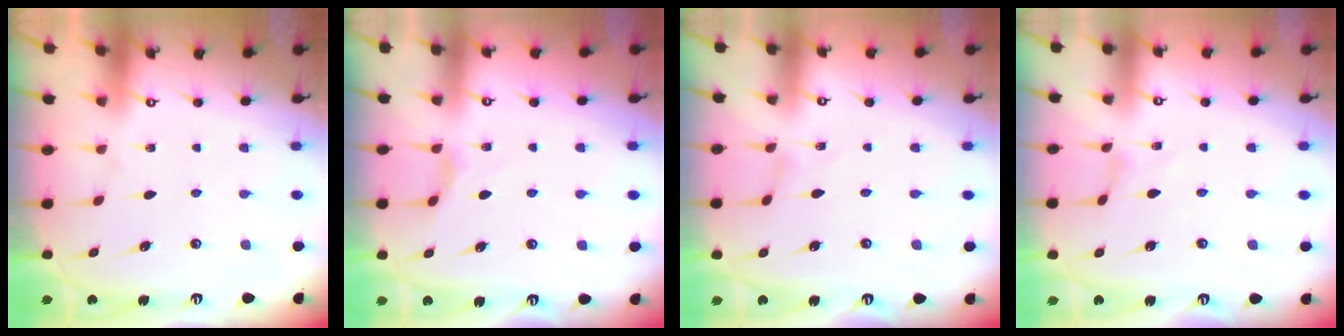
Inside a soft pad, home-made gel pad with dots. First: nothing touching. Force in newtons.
{"total": 2.7, "press": 2.7, "slide": 0.4}
{"total": 0.0}
{"total": 0.0}